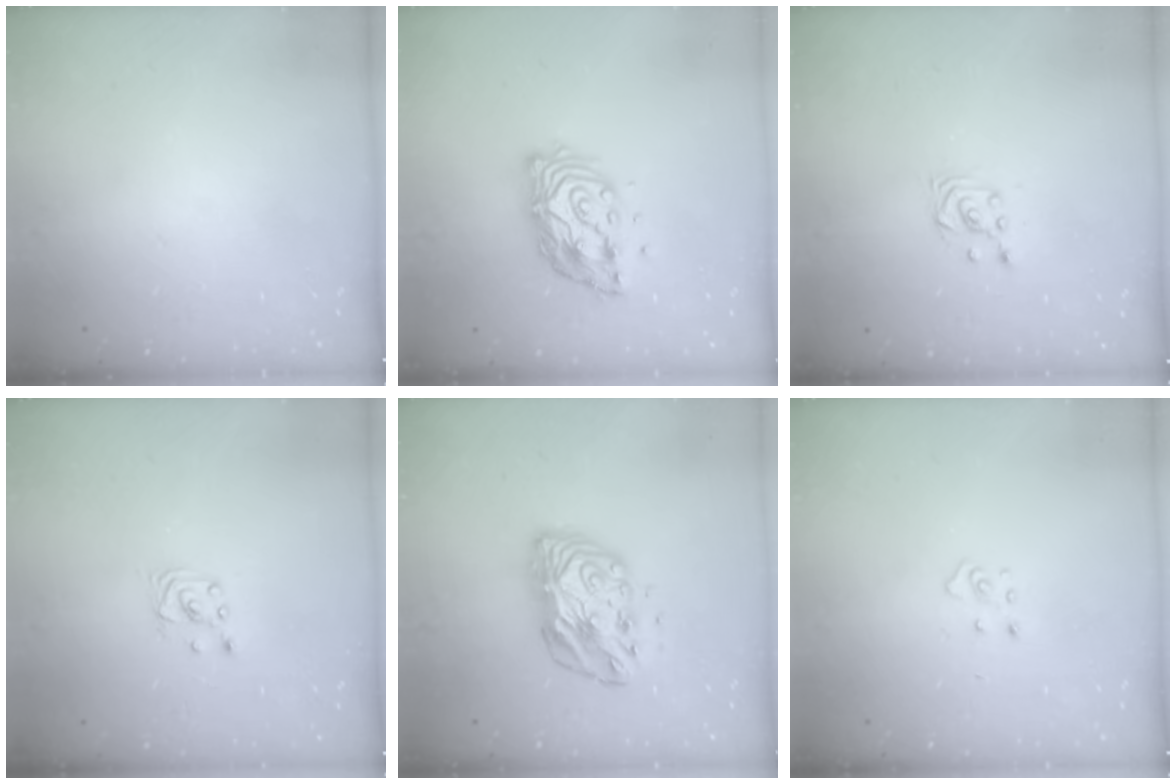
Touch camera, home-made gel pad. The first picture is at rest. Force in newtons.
{"total": 12.1, "press": 12.0, "slide": 0.9}
{"total": 3.5, "press": 3.4, "slide": 0.8}
{"total": 1.6, "press": 1.6, "slide": 0.0}
{"total": 12.7, "press": 12.7, "slide": 1.0}
{"total": 3.7, "press": 3.6, "slide": 0.3}